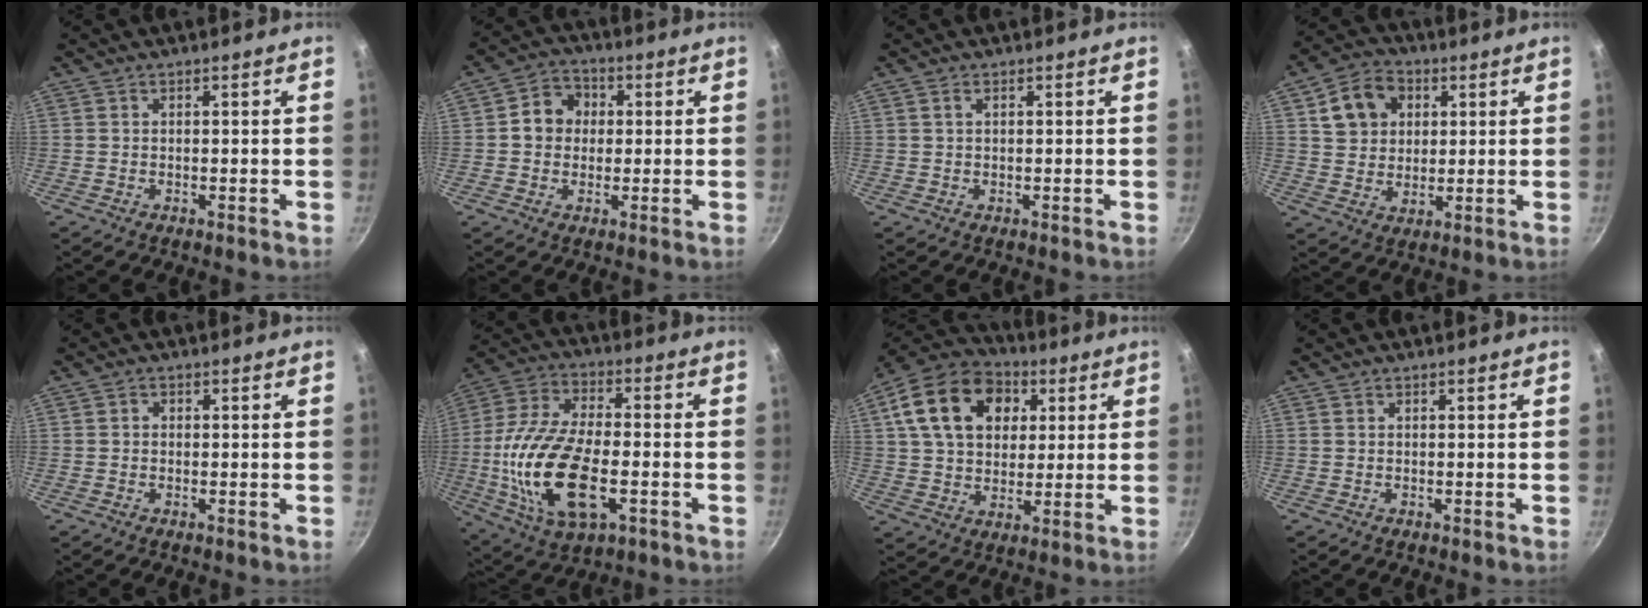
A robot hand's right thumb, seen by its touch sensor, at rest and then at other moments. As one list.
[{"total": 7.0, "force": [0.8, 6.2, 3.3], "torque": [-0.018, 0.013, -0.001]}, {"total": 0.8, "force": [0.3, 0.4, 0.7], "torque": [-0.011, 0.003, 0.005]}, {"total": 10.5, "force": [3.4, 8.5, 5.2], "torque": [-0.067, 0.005, 0.053]}, {"total": 0.9, "force": [-0.1, 0.8, 0.3], "torque": [-0.004, 0.004, -0.002]}, {"total": 20.9, "force": [-4.2, 10.4, 17.7], "torque": [-0.358, 0.008, -0.079]}, {"total": 19.9, "force": [6.2, 14.3, 12.4], "torque": [-0.197, 0.012, 0.097]}, {"total": 0.0}]